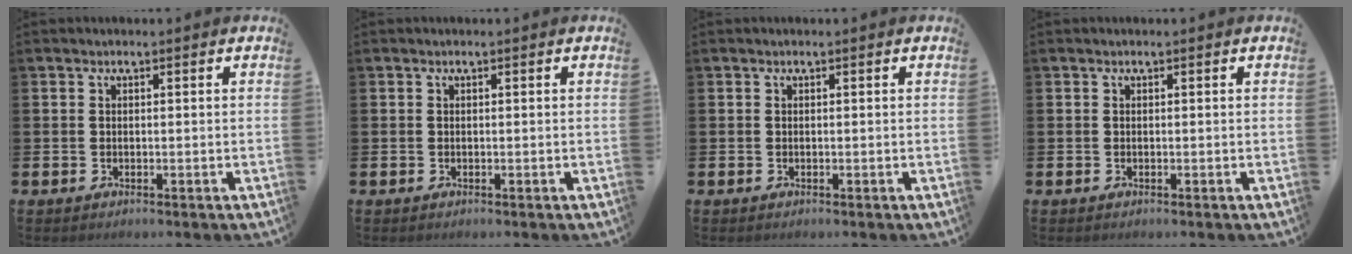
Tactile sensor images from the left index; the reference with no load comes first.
{"total": 0.0}
{"total": 0.0}
{"total": 0.0}